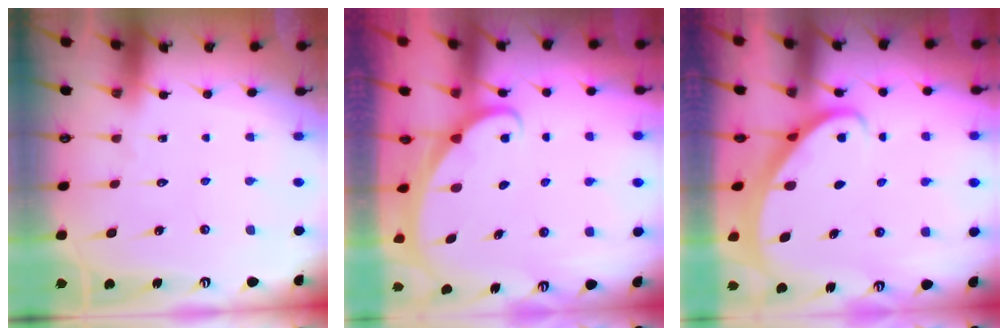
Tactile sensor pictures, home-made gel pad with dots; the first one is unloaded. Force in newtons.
{"total": 1.8, "press": 1.8, "slide": 0.1}
{"total": 2.6, "press": 2.6, "slide": 0.4}